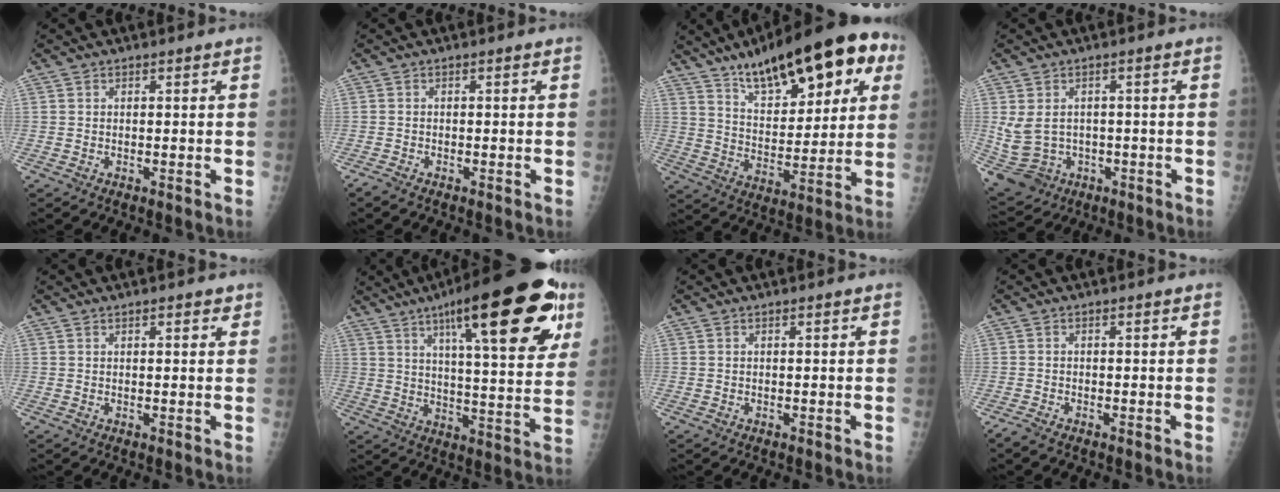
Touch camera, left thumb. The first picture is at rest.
{"total": 1.1, "force": [-1.0, 0.1, 0.3], "torque": [-0.018, -0.004, -0.024]}
{"total": 23.9, "force": [12.8, 9.2, 18.0], "torque": [-0.227, -0.026, 0.201]}
{"total": 8.4, "force": [-0.9, 7.3, 4.1], "torque": [-0.083, 0.010, 0.008]}
{"total": 1.9, "force": [1.2, 0.7, 1.3], "torque": [-0.011, -0.003, 0.013]}
{"total": 26.7, "force": [13.2, 7.0, 22.1], "torque": [-0.296, -0.022, 0.193]}
{"total": 0.0}
{"total": 1.4, "force": [-1.3, 0.0, 0.5], "torque": [-0.023, -0.003, -0.029]}